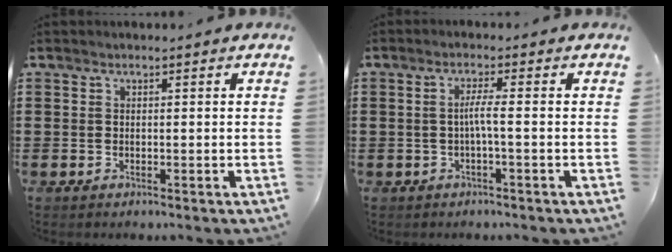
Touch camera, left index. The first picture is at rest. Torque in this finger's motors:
{"motor_torque": [0.12, 0.13, 0.06, 0.01]}